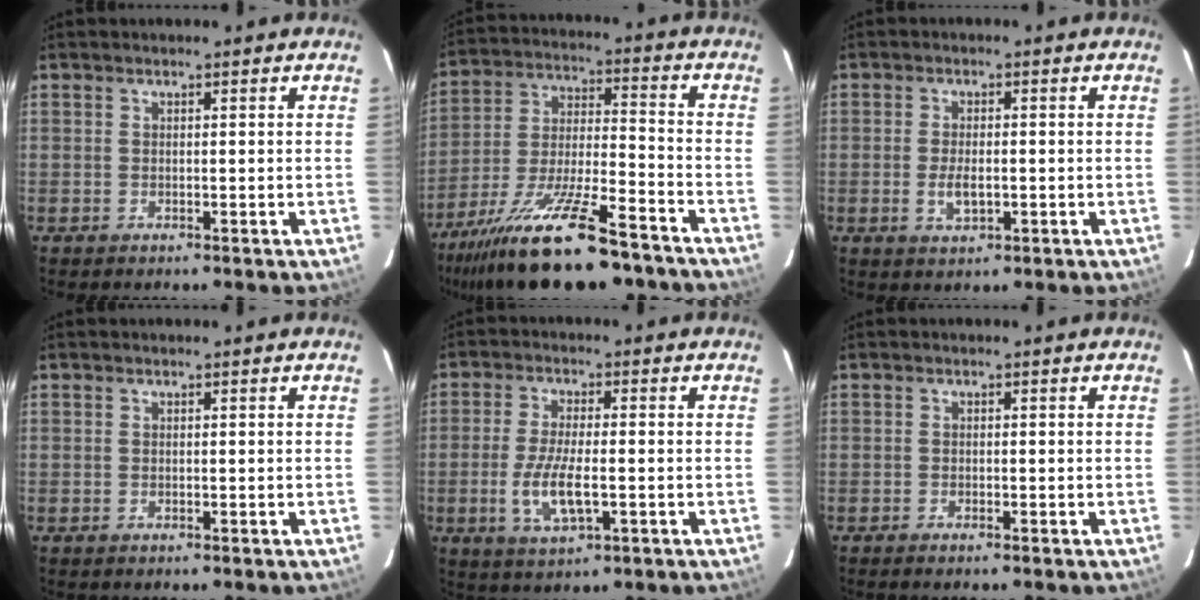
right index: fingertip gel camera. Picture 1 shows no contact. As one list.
[{"total": 22.5, "force": [-16.9, 5.4, 14.0], "torque": [-0.272, -0.039, -0.276]}, {"total": 4.0, "force": [-0.9, 2.0, 3.3], "torque": [-0.066, -0.006, -0.015]}, {"total": 0.0}, {"total": 8.2, "force": [-2.1, 2.8, 7.4], "torque": [-0.153, -0.012, -0.039]}, {"total": 1.1, "force": [-0.9, 0.1, 0.5], "torque": [-0.014, -0.002, -0.018]}]